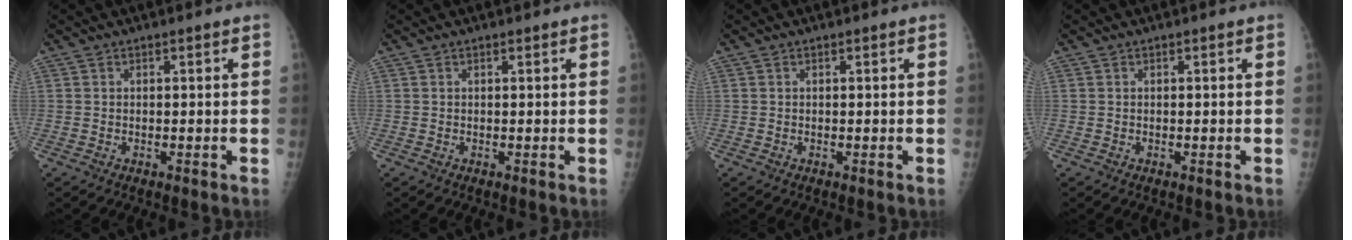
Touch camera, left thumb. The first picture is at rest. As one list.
[{"total": 0.0}, {"total": 0.0}, {"total": 0.0}]